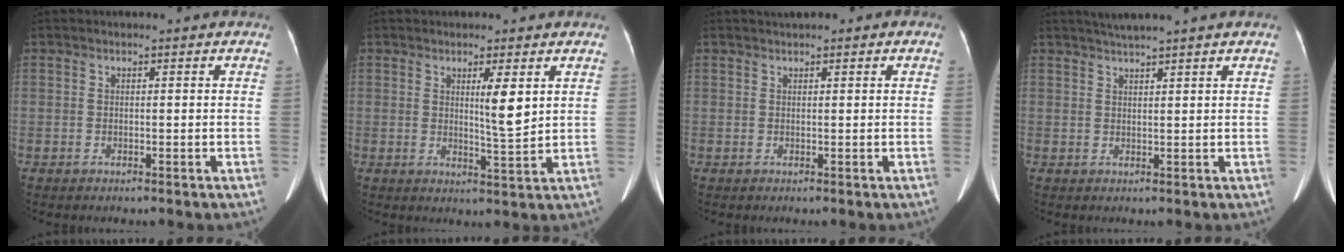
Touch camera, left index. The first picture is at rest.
{"total": 4.3, "force": [1.5, 0.1, 4.0], "torque": [-0.065, -0.010, 0.025]}
{"total": 1.7, "force": [1.1, 0.7, 1.1], "torque": [-0.018, 0.017, 0.015]}
{"total": 4.4, "force": [3.7, -0.9, 2.1], "torque": [-0.030, 0.021, 0.061]}